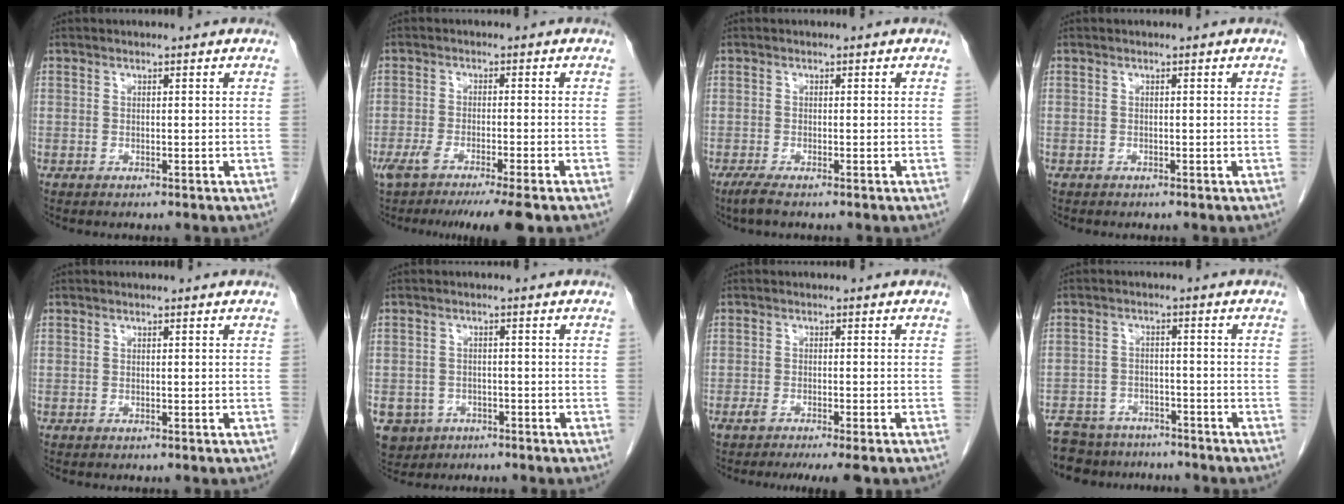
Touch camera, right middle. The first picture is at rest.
{"total": 10.5, "force": [-8.0, -0.1, 6.8], "torque": [-0.093, -0.021, -0.122]}
{"total": 1.8, "force": [-1.3, 0.0, 1.2], "torque": [-0.036, -0.007, -0.029]}
{"total": 0.0}
{"total": 0.0}
{"total": 6.0, "force": [-3.2, 4.9, 1.1], "torque": [-0.025, 0.006, -0.046]}
{"total": 6.2, "force": [-4.7, 0.5, 4.0], "torque": [-0.054, -0.009, -0.069]}
{"total": 12.5, "force": [-10.7, 5.5, 3.2], "torque": [-0.069, 0.004, -0.149]}